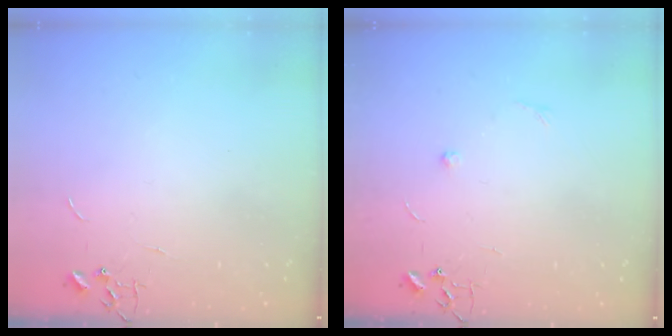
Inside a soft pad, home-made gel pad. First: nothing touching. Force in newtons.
{"total": 4.1, "press": 3.9, "slide": 1.2}